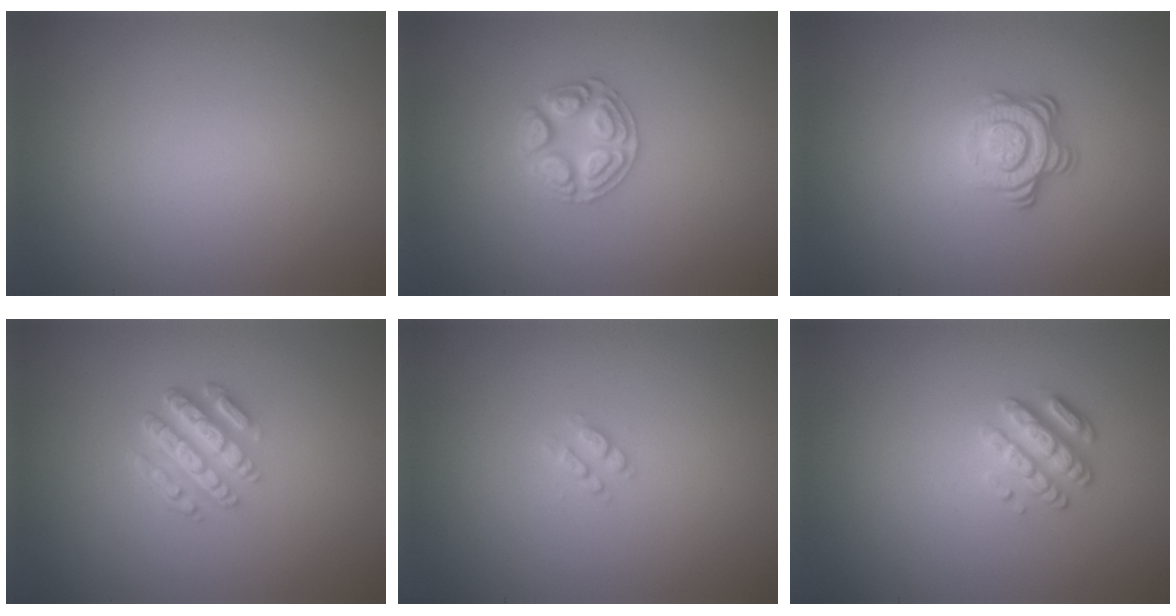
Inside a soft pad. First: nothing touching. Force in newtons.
{"total": 2.5, "press": 2.5, "slide": 0.4}
{"total": 3.9, "press": 2.7, "slide": 2.8}
{"total": 4.7, "press": 3.5, "slide": 3.1}
{"total": 1.2, "press": 1.1, "slide": 0.3}
{"total": 2.8, "press": 2.5, "slide": 1.0}